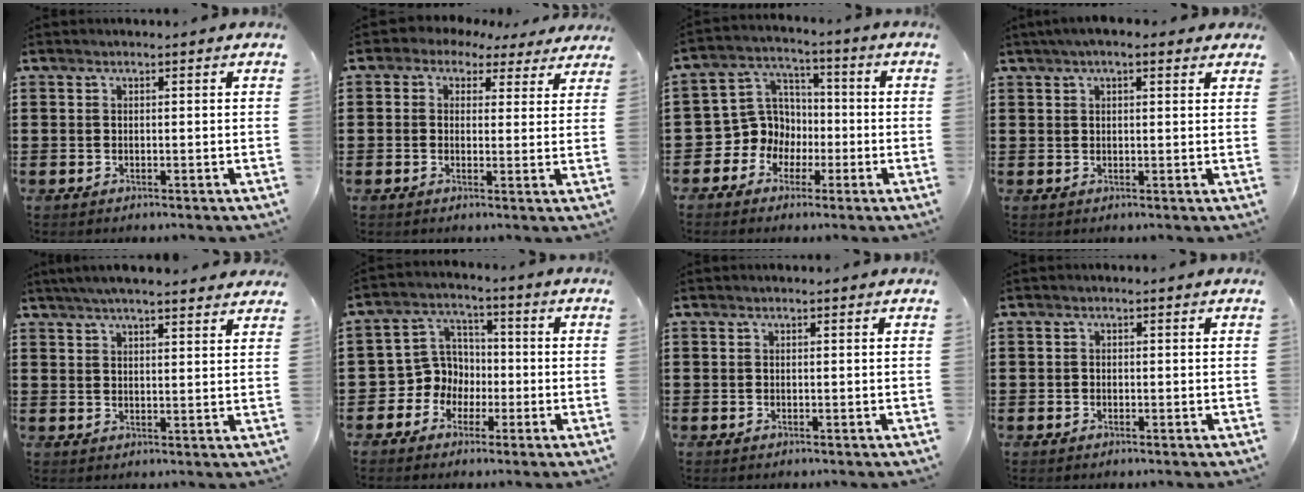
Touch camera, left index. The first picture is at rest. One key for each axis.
{"total": 2.3, "fx": 1.4, "fy": 1.6, "fz": 0.7, "tx": -0.026, "ty": 0.000, "tz": 0.023}
{"total": 8.0, "fx": -1.5, "fy": 7.7, "fz": 1.5, "tx": -0.083, "ty": 0.001, "tz": -0.031}
{"total": 2.9, "fx": 1.8, "fy": 0.8, "fz": 2.1, "tx": -0.044, "ty": 0.007, "tz": 0.032}
{"total": 4.4, "fx": 4.0, "fy": 0.3, "fz": 1.9, "tx": -0.046, "ty": -0.004, "tz": 0.073}
{"total": 6.6, "fx": -1.4, "fy": 6.3, "fz": 1.3, "tx": -0.065, "ty": 0.004, "tz": -0.030}
{"total": 0.0}
{"total": 0.7, "fx": -0.4, "fy": 0.5, "fz": 0.2, "tx": -0.004, "ty": 0.000, "tz": -0.009}